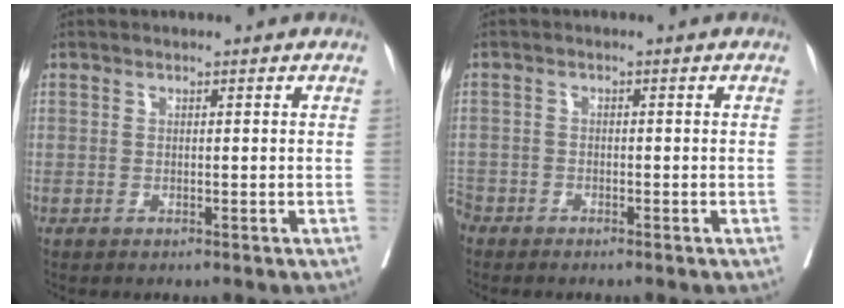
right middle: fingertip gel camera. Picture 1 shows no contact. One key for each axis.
{"total": 3.4, "fx": -2.8, "fy": 1.8, "fz": 0.5, "tx": -0.011, "ty": -0.001, "tz": -0.060}